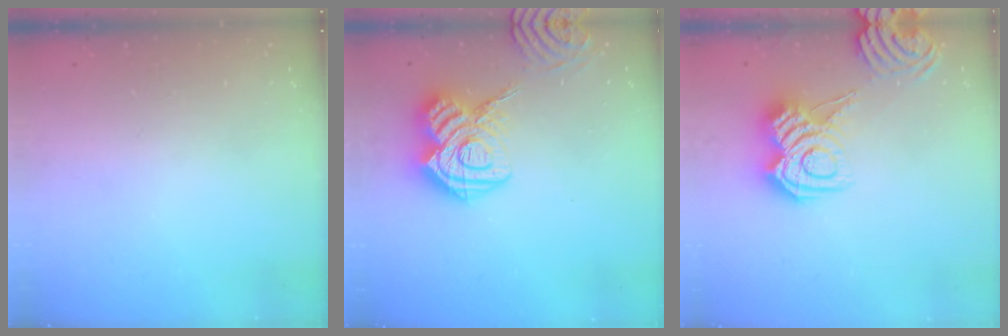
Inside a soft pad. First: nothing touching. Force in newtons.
{"total": 18.1, "press": 18.1, "slide": 1.7}
{"total": 11.2, "press": 11.1, "slide": 0.8}